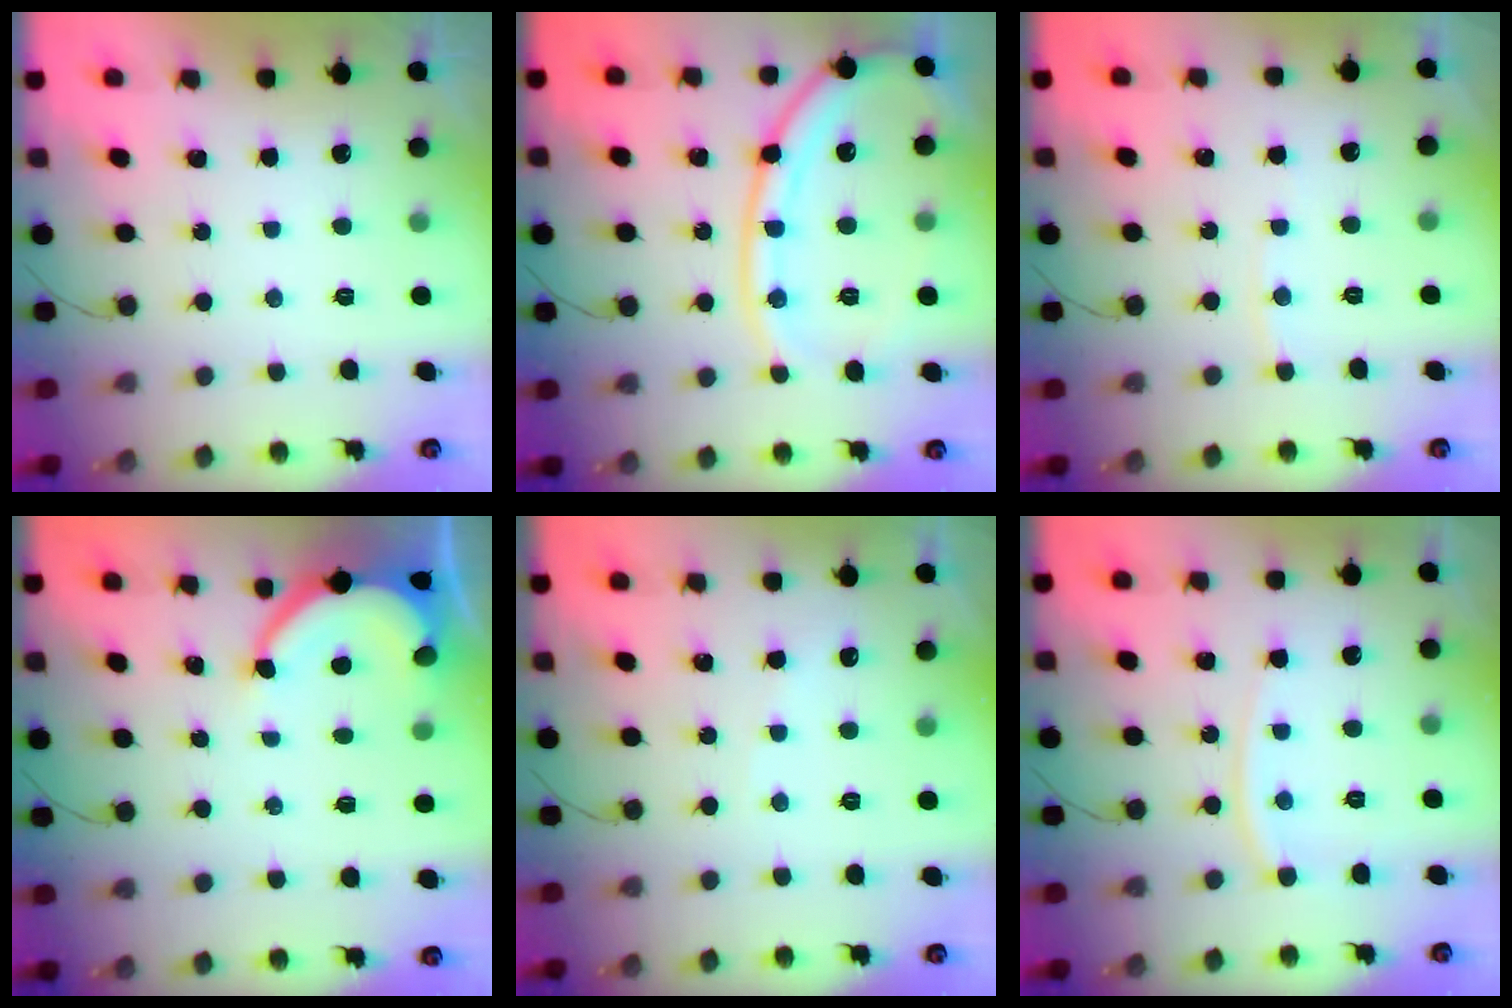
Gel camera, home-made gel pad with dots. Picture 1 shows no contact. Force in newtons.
{"total": 16.4, "press": 16.4, "slide": 1.6}
{"total": 3.0, "press": 3.0, "slide": 0.3}
{"total": 6.3, "press": 6.3, "slide": 0.5}
{"total": 1.8, "press": 1.7, "slide": 0.3}
{"total": 8.4, "press": 8.3, "slide": 1.0}